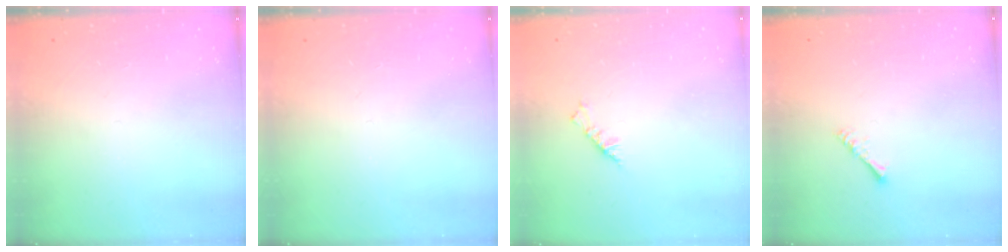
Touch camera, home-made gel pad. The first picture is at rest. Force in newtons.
{"total": 0.0}
{"total": 3.2, "press": 3.1, "slide": 0.7}
{"total": 1.4, "press": 1.3, "slide": 0.3}